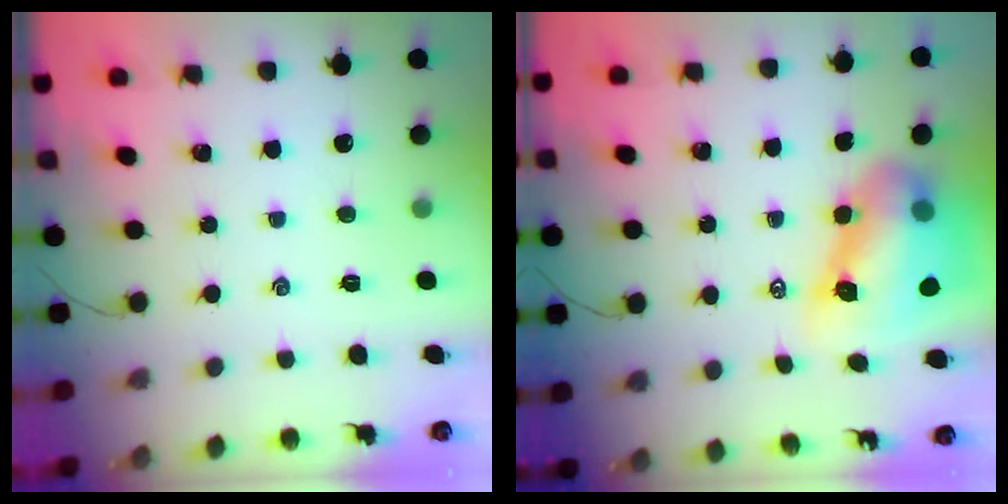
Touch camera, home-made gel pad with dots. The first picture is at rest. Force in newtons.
{"total": 12.8, "press": 12.2, "slide": 3.7}